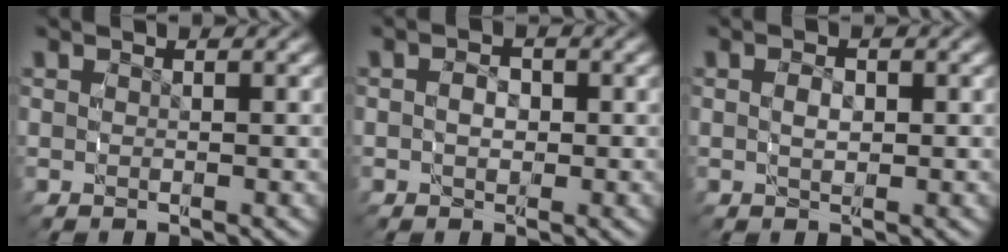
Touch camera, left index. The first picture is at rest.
{"total": 2.4, "force": [-0.5, 1.9, 1.4], "torque": [-0.040, -0.015, -0.005]}
{"total": 2.1, "force": [-0.4, 1.4, 1.5], "torque": [-0.036, -0.013, -0.002]}